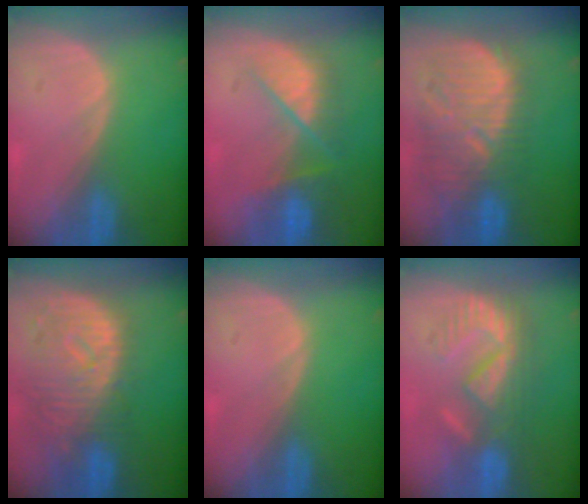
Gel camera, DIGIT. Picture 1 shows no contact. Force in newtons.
{"total": 8.1, "press": 7.3, "slide": 3.3}
{"total": 12.3, "press": 11.2, "slide": 5.1}
{"total": 11.3, "press": 9.9, "slide": 5.4}
{"total": 0.0}
{"total": 8.4, "press": 8.2, "slide": 1.9}